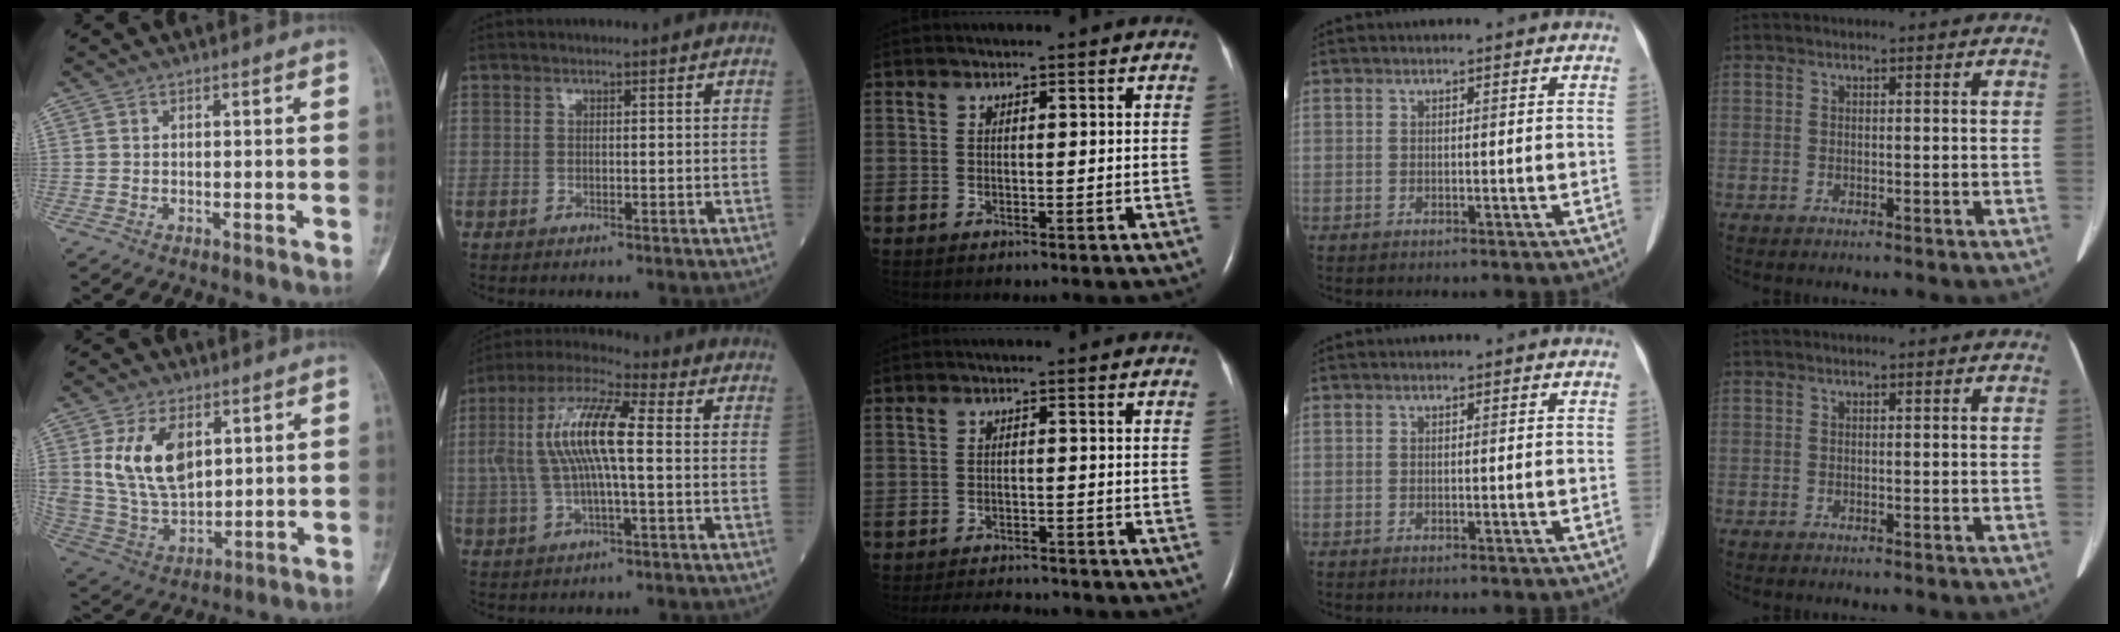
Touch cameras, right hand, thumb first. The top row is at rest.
{"thumb": {"total": 14.5, "force": [4.6, 8.8, 10.6], "torque": [-0.188, -0.017, 0.105]}, "index": {"total": 11.8, "force": [0.8, 2.3, 11.5], "torque": [-0.241, 0.024, 0.012]}, "middle": {"total": 7.4, "force": [-7.0, 1.6, 1.8], "torque": [-0.028, -0.004, -0.095]}}